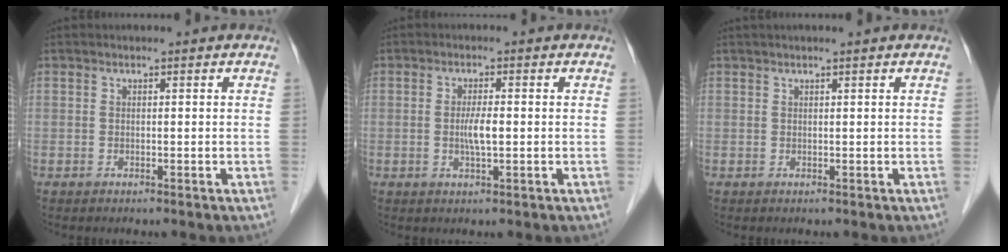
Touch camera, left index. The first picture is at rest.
{"total": 3.0, "force": [-0.2, 0.4, 2.9], "torque": [-0.058, -0.002, -0.004]}
{"total": 2.0, "force": [1.6, -0.2, 1.2], "torque": [-0.014, 0.019, 0.028]}